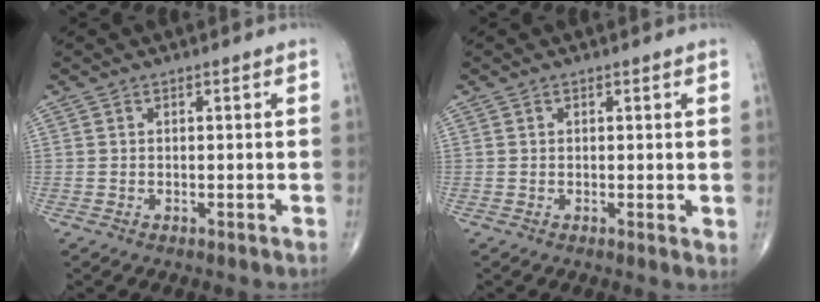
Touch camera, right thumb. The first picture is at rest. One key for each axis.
{"total": 1.3, "fx": 0.4, "fy": 0.5, "fz": 1.1, "tx": -0.018, "ty": -0.006, "tz": 0.002}